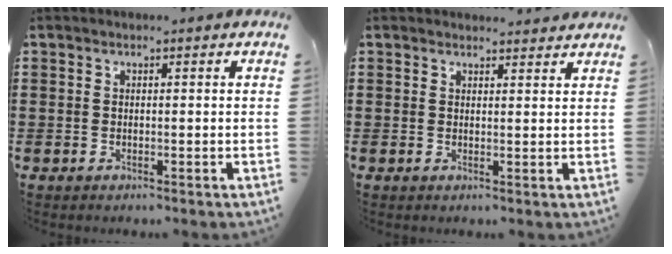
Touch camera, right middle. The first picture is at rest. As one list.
[{"total": 1.5, "force": [1.5, 0.2, 0.0], "torque": [0.005, -0.002, 0.027]}]